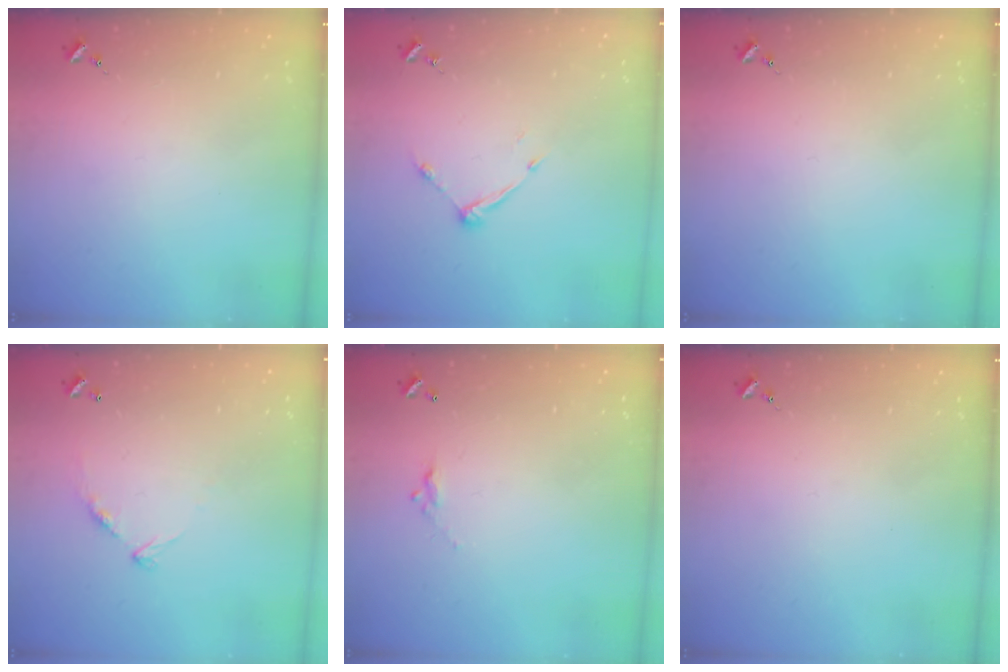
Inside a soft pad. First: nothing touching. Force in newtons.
{"total": 7.3, "press": 7.3, "slide": 0.5}
{"total": 0.0}
{"total": 8.8, "press": 8.8, "slide": 0.7}
{"total": 4.9, "press": 4.9, "slide": 0.2}
{"total": 0.0}